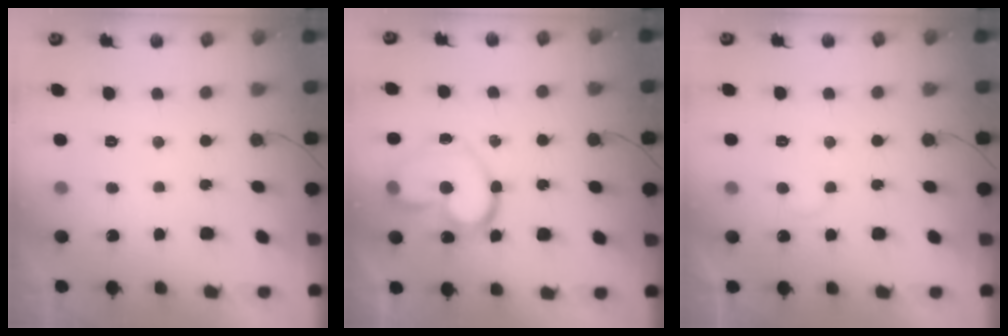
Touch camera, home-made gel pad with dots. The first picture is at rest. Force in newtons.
{"total": 17.6, "press": 17.5, "slide": 1.5}
{"total": 3.3, "press": 3.3, "slide": 0.3}